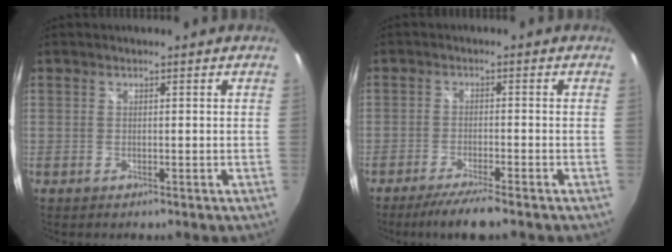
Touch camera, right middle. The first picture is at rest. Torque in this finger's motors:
{"motor_torque": [-0.18, -0.15, 0.17, 0.01]}